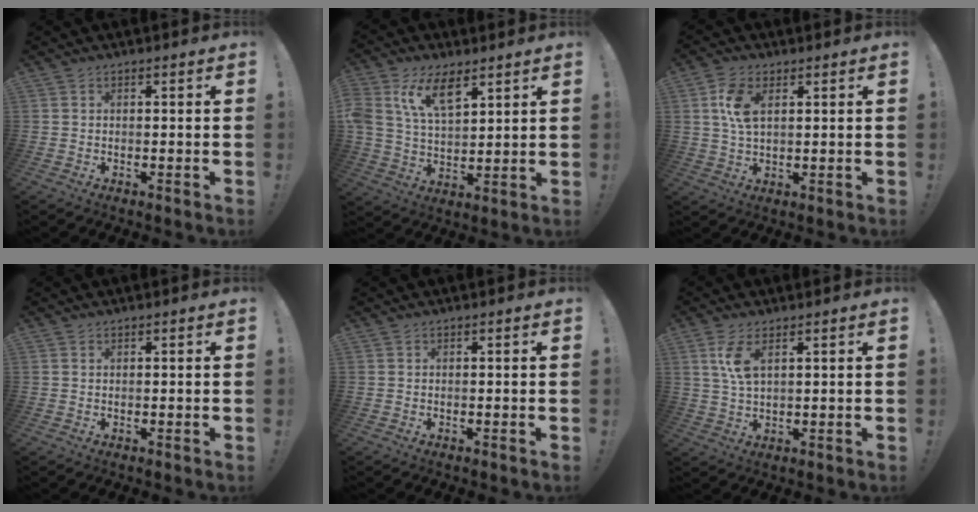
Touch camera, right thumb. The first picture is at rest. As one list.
[{"total": 12.8, "force": [7.0, 6.6, 8.4], "torque": [-0.172, -0.022, 0.130]}, {"total": 7.5, "force": [2.4, 4.0, 5.9], "torque": [-0.118, -0.001, 0.040]}, {"total": 0.0}, {"total": 0.0}, {"total": 6.5, "force": [2.4, 2.5, 5.4], "torque": [-0.110, -0.009, 0.038]}]